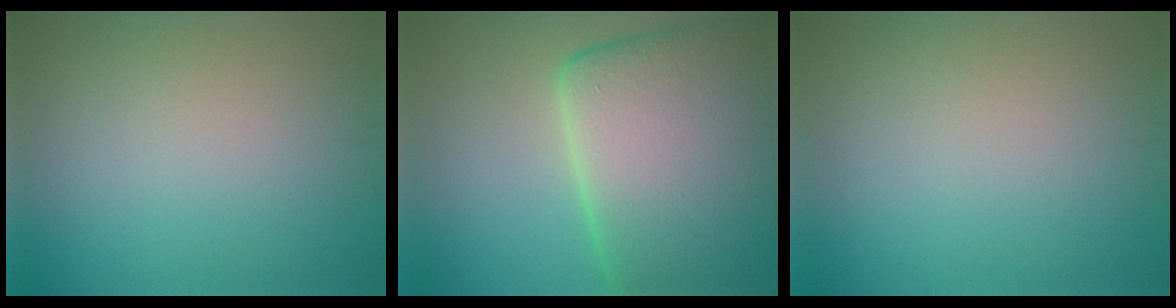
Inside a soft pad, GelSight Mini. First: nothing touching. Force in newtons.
{"total": 14.8, "press": 14.8, "slide": 1.2}
{"total": 0.0}